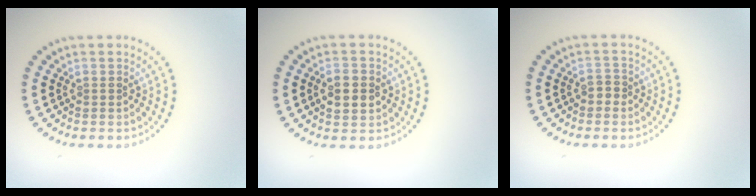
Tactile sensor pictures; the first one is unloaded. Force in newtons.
{"total": 2.7, "press": 2.7, "slide": 0.1}
{"total": 1.0, "press": 0.9, "slide": 0.4}